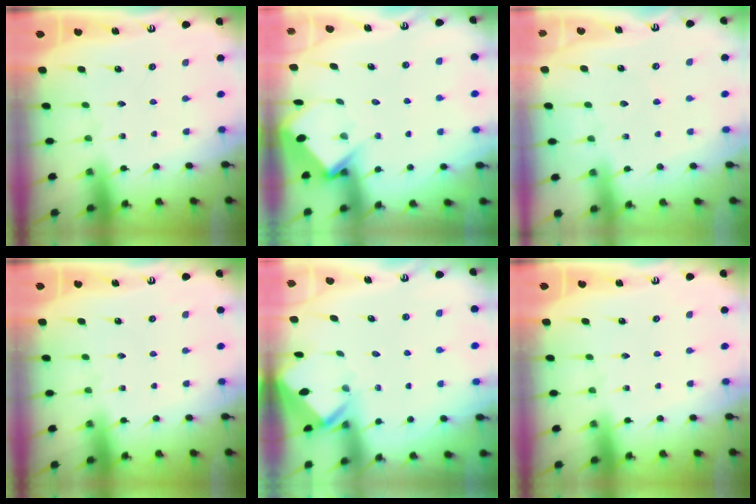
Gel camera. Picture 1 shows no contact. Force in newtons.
{"total": 4.9, "press": 4.8, "slide": 0.6}
{"total": 2.4, "press": 2.4, "slide": 0.5}
{"total": 0.0}
{"total": 2.4, "press": 2.4, "slide": 0.1}
{"total": 0.0}